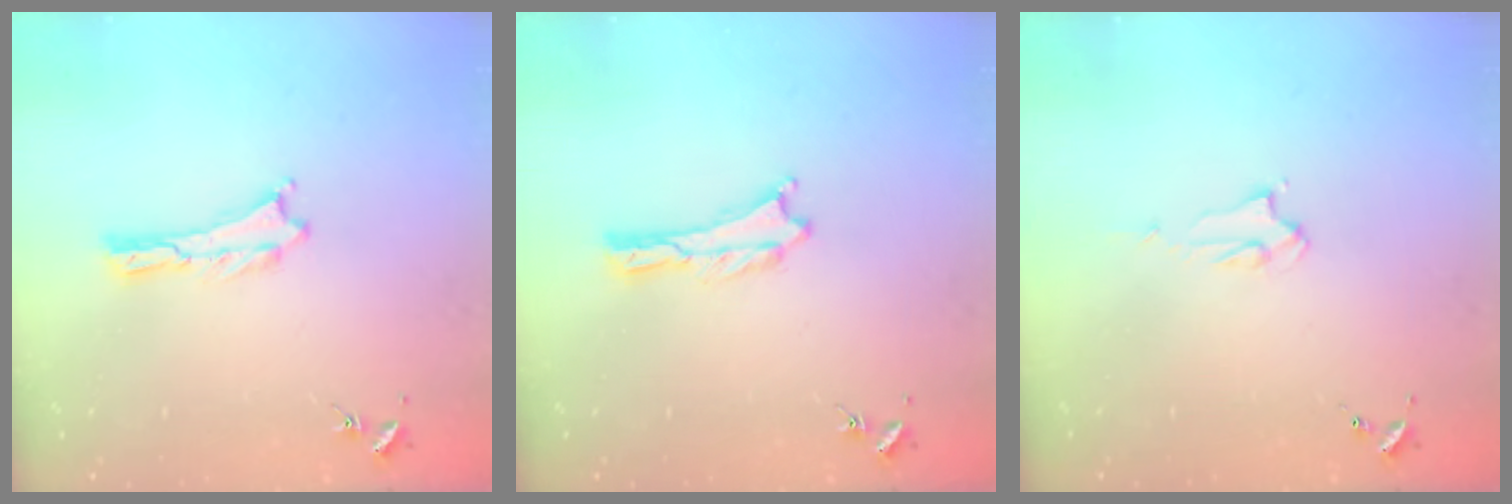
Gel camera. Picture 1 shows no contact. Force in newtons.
{"total": 0.0}
{"total": 2.2, "press": 2.2, "slide": 0.2}